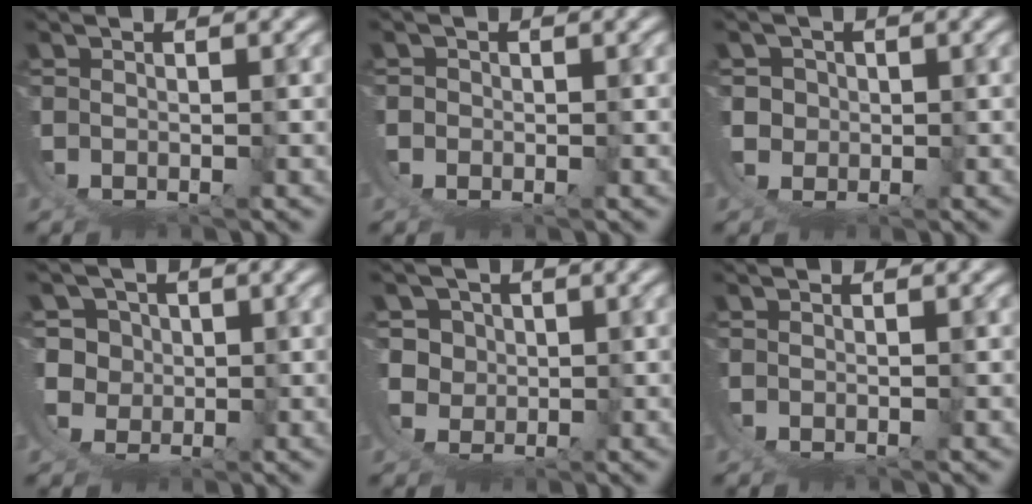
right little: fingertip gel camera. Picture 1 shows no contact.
{"total": 1.6, "force": [-0.6, 1.5, 0.2], "torque": [-0.009, -0.007, -0.014]}
{"total": 5.8, "force": [-0.4, 5.4, 2.1], "torque": [-0.067, -0.037, 0.002]}
{"total": 8.3, "force": [0.0, 7.7, 3.3], "torque": [-0.092, -0.043, 0.006]}
{"total": 7.2, "force": [0.2, 6.5, 2.9], "torque": [-0.087, -0.042, 0.012]}
{"total": 0.0}